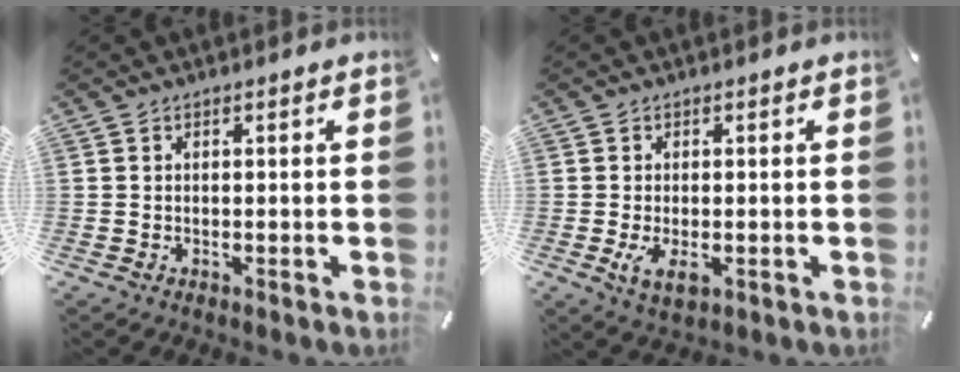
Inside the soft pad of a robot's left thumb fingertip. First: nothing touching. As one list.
[{"total": 4.2, "force": [-0.8, 2.2, 3.5], "torque": [-0.072, -0.007, -0.017]}]